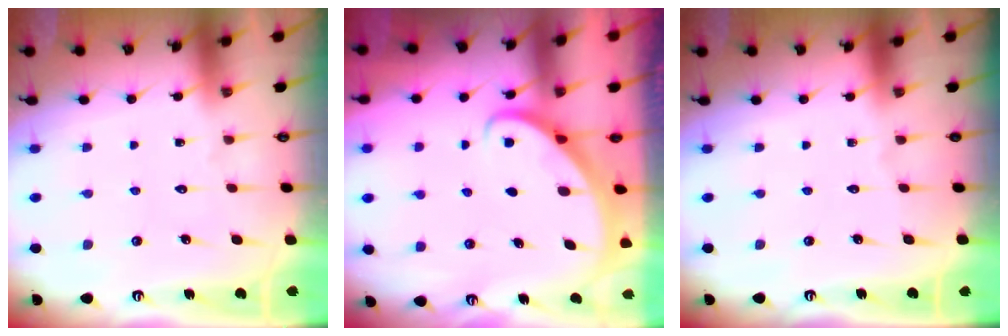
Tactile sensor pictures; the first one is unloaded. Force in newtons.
{"total": 2.8, "press": 2.8, "slide": 0.2}
{"total": 0.0}